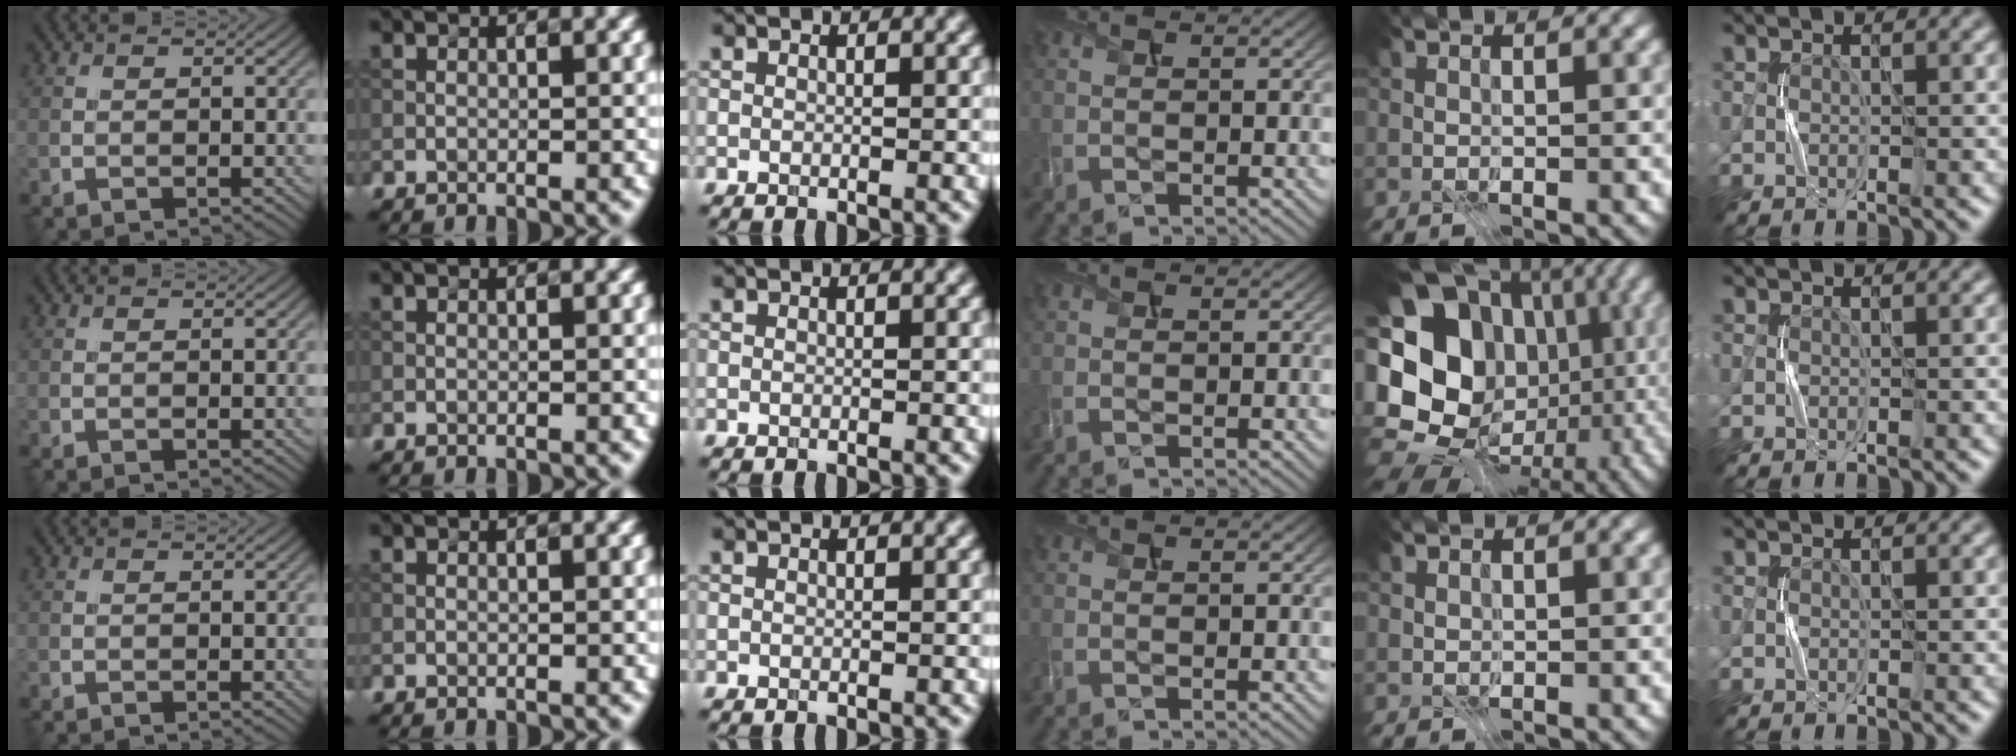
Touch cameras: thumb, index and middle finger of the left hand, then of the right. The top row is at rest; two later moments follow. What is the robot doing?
{"motion": "press", "object": "joystick"}